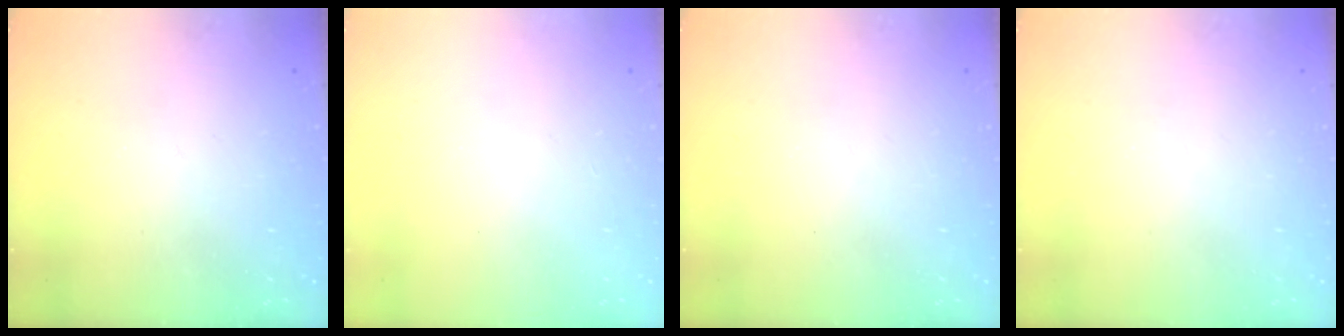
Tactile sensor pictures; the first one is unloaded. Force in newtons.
{"total": 0.0}
{"total": 0.0}
{"total": 0.0}